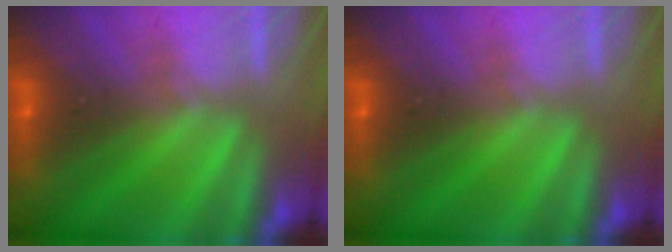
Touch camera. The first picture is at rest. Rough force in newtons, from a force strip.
{"total": 0.0}